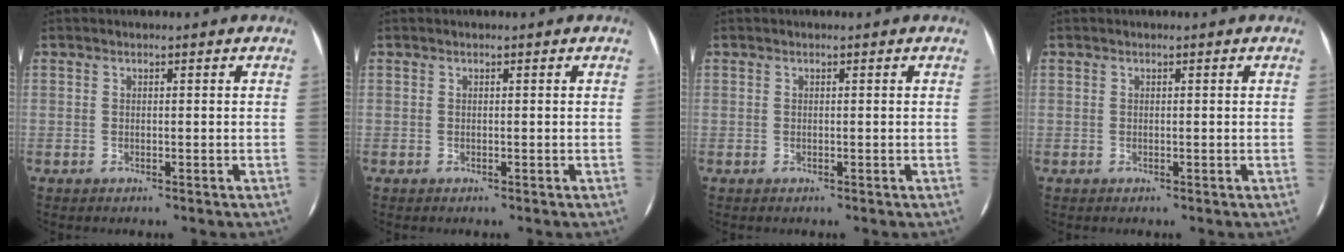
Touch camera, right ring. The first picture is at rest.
{"total": 0.0}
{"total": 0.0}
{"total": 0.0}